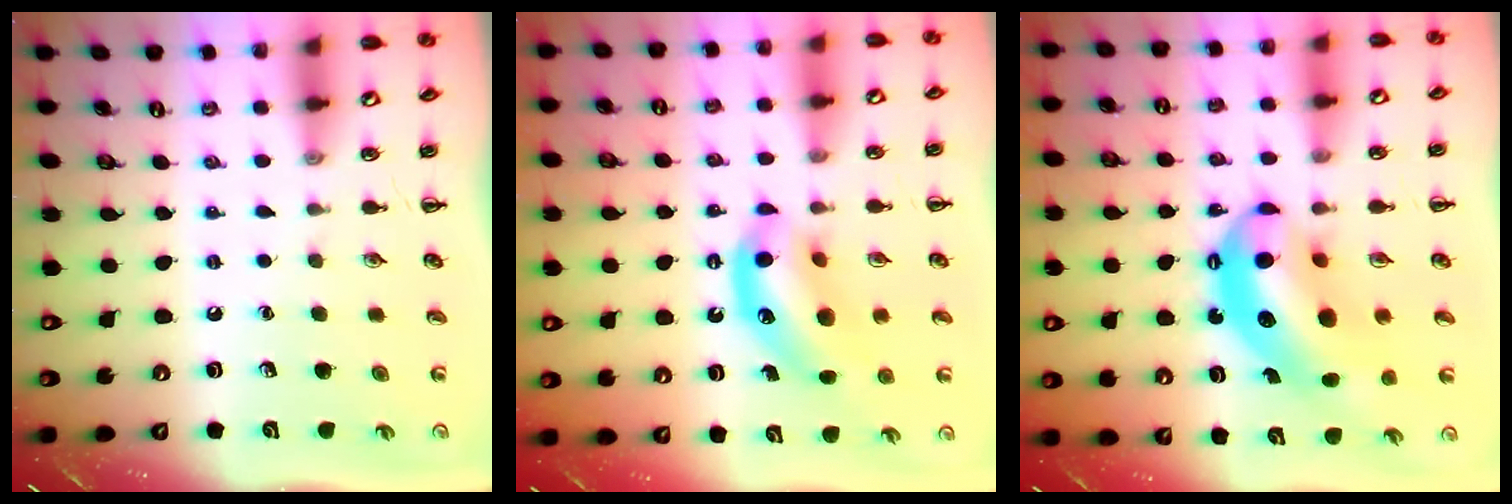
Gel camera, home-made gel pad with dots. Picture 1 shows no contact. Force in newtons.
{"total": 11.5, "press": 11.1, "slide": 3.0}
{"total": 15.0, "press": 14.4, "slide": 4.2}